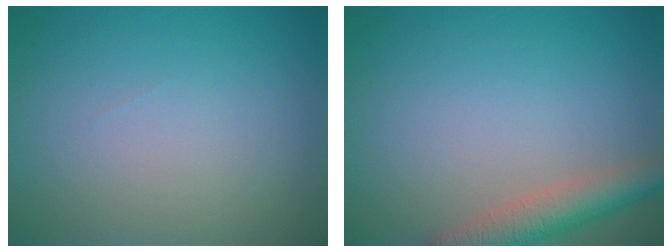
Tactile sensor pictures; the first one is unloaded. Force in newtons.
{"total": 4.1, "press": 4.0, "slide": 0.3}